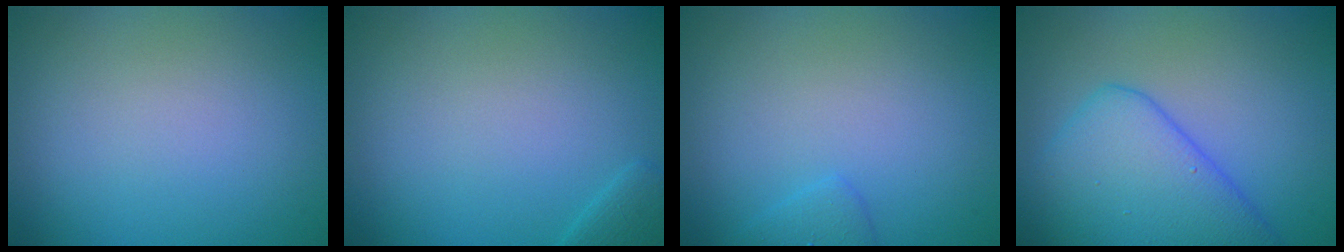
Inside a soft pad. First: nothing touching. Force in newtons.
{"total": 1.4, "press": 1.4, "slide": 0.1}
{"total": 1.2, "press": 1.2, "slide": 0.1}
{"total": 7.4, "press": 7.4, "slide": 0.2}